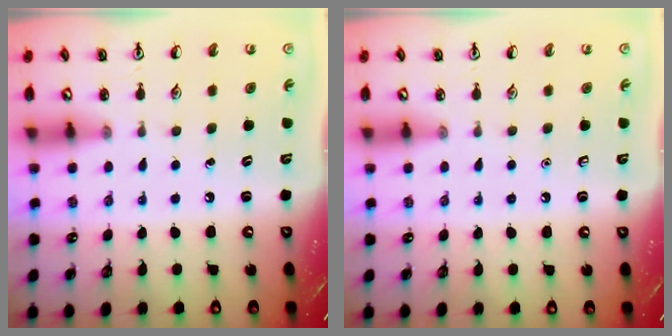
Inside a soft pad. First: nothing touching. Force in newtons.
{"total": 0.0}